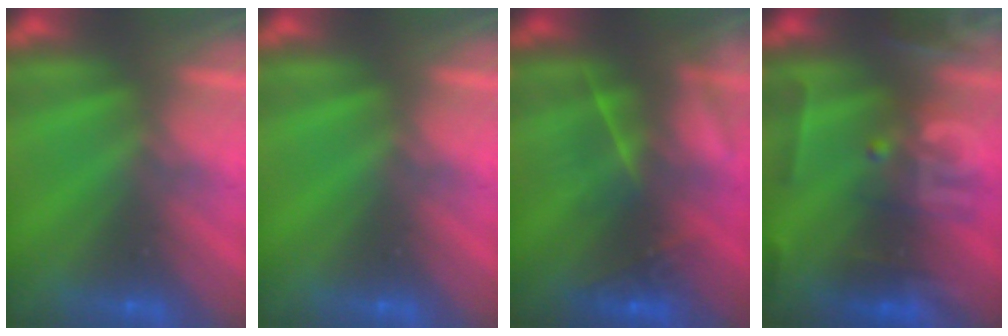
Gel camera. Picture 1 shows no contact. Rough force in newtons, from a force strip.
{"total": 0.0}
{"total": 2.8}
{"total": 2.8}